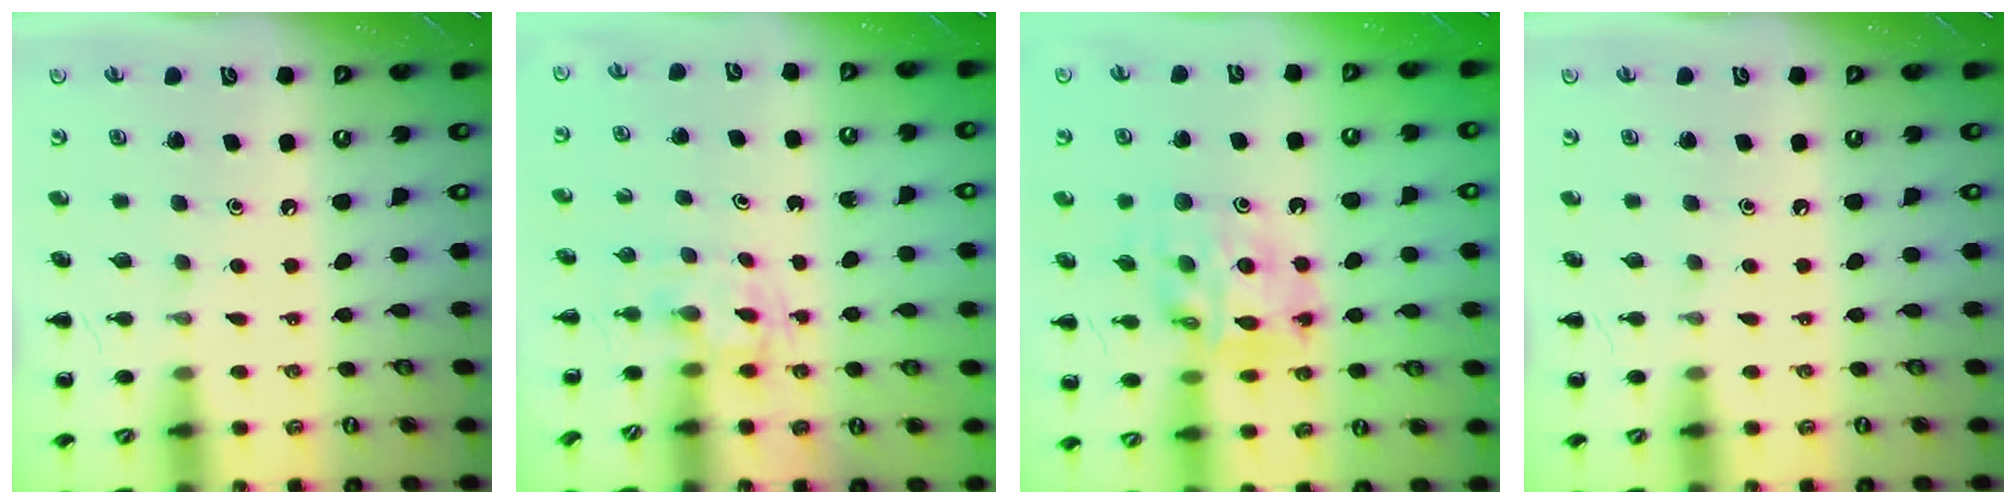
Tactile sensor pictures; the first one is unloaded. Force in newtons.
{"total": 3.0, "press": 2.8, "slide": 1.1}
{"total": 11.3, "press": 11.0, "slide": 2.7}
{"total": 0.0}